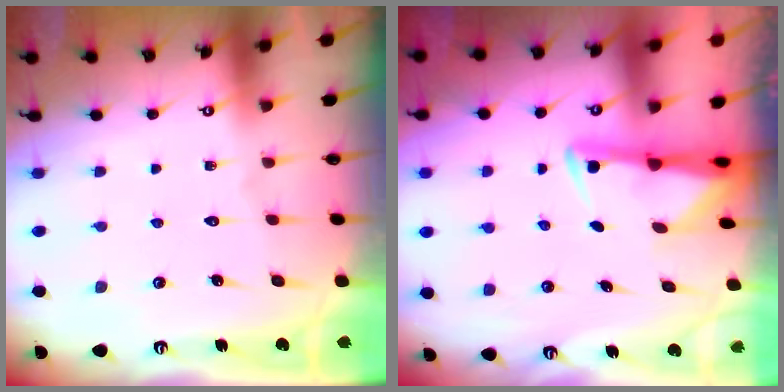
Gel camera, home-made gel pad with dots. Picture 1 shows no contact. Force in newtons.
{"total": 2.8, "press": 2.8, "slide": 0.6}